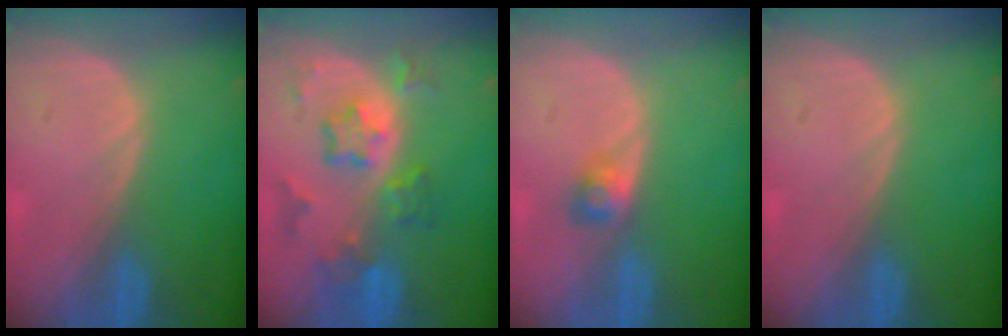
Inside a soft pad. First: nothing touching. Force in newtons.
{"total": 8.0, "press": 7.0, "slide": 3.9}
{"total": 2.5, "press": 2.4, "slide": 0.7}
{"total": 0.0}